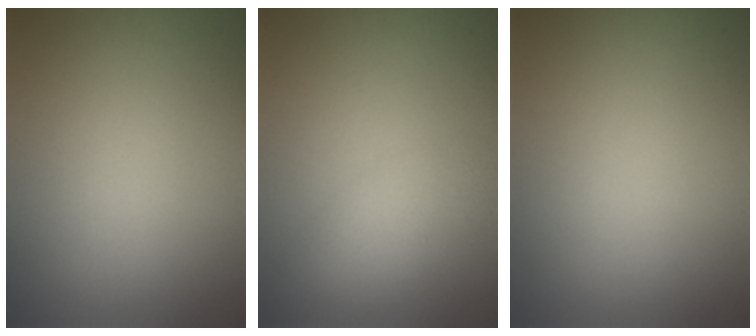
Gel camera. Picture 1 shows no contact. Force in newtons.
{"total": 2.7, "press": 2.7, "slide": 0.1}
{"total": 0.0}